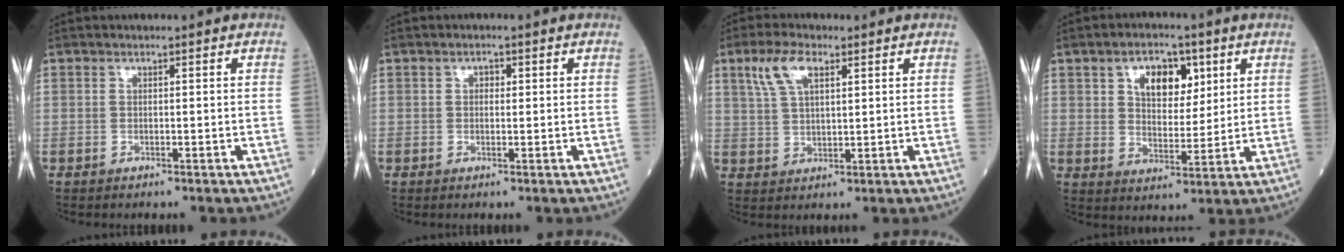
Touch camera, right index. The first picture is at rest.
{"total": 1.2, "force": [0.3, 0.8, 0.8], "torque": [-0.010, 0.003, 0.003]}
{"total": 6.5, "force": [3.4, 2.5, 4.9], "torque": [-0.109, 0.016, 0.070]}
{"total": 7.8, "force": [3.4, 4.5, 5.4], "torque": [-0.085, 0.012, 0.060]}